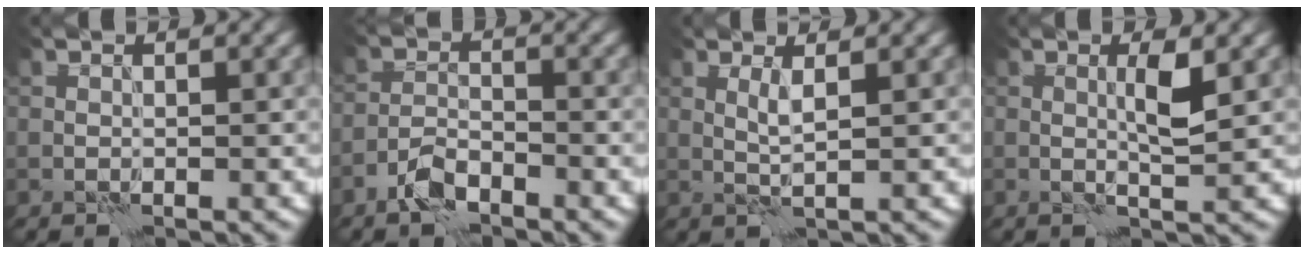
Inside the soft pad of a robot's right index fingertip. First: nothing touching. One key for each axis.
{"total": 2.9, "fx": -2.1, "fy": 1.1, "fz": 1.5, "tx": -0.029, "ty": 0.007, "tz": -0.048}
{"total": 1.5, "fx": 0.6, "fy": 0.0, "fz": 1.3, "tx": -0.034, "ty": 0.000, "tz": 0.011}
{"total": 2.6, "fx": 0.5, "fy": 0.2, "fz": 2.5, "tx": -0.046, "ty": 0.002, "tz": 0.006}